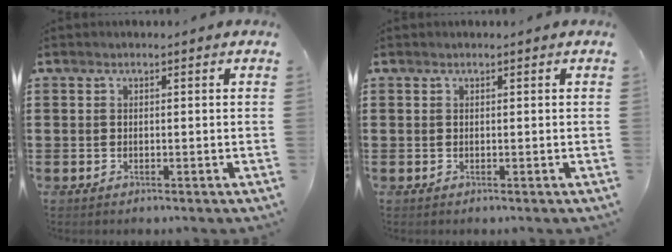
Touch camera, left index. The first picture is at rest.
{"total": 0.0}